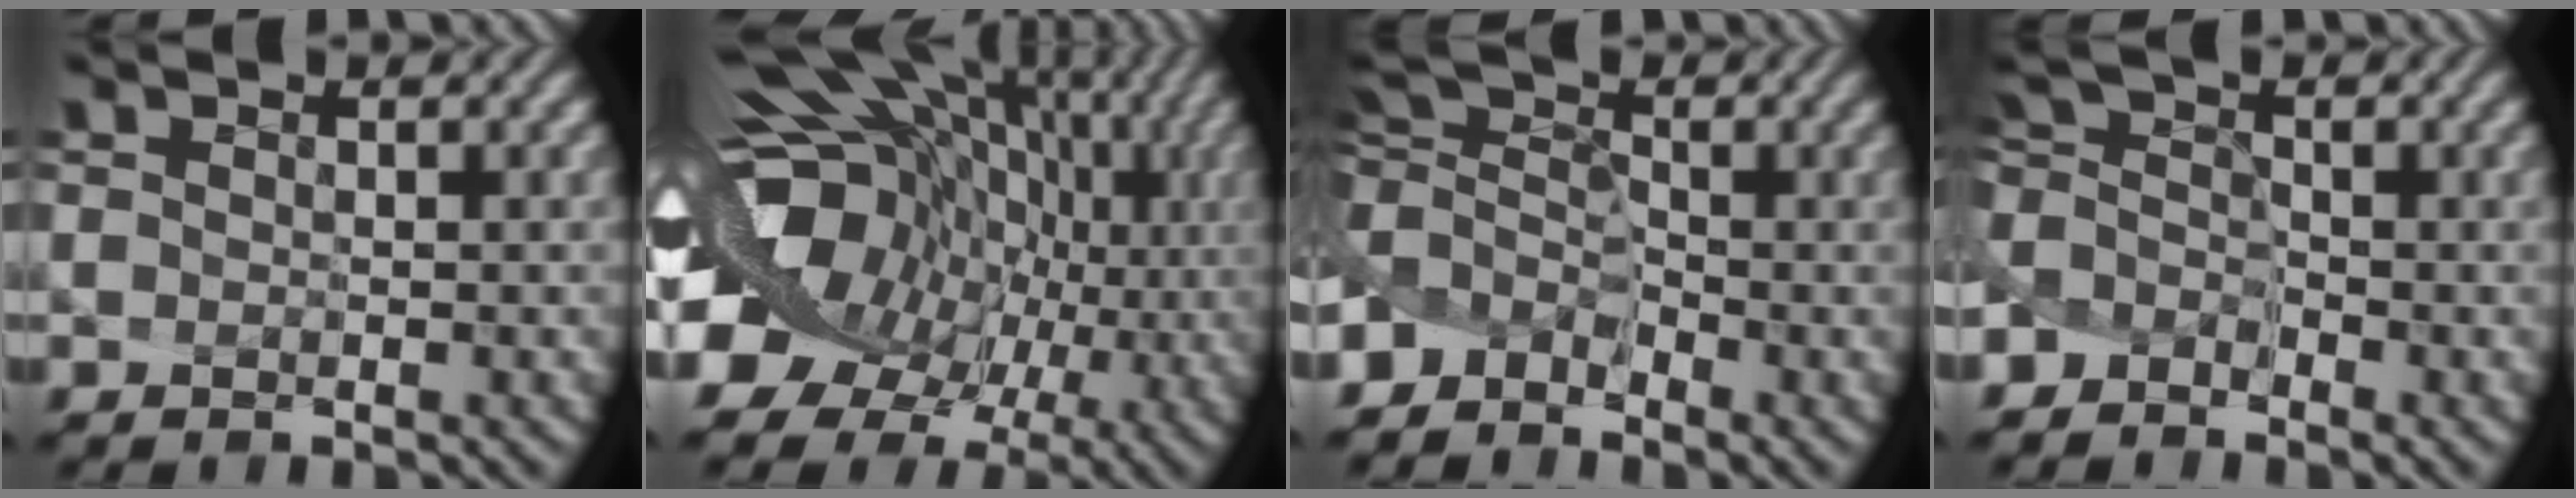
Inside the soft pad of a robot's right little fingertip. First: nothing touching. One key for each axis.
{"total": 16.1, "fx": -0.1, "fy": 11.8, "fz": 10.9, "tx": -0.201, "ty": -0.022, "tz": 0.043}
{"total": 2.6, "fx": -1.9, "fy": 1.7, "fz": 0.4, "tx": -0.013, "ty": 0.004, "tz": -0.035}
{"total": 2.1, "fx": -1.9, "fy": 0.8, "fz": -0.2, "tx": 0.000, "ty": -0.003, "tz": -0.025}